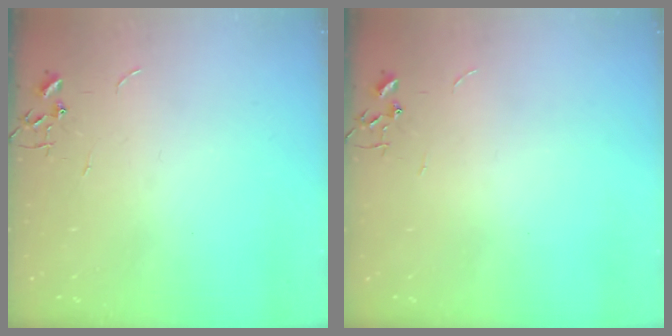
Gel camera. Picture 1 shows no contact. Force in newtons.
{"total": 0.0}